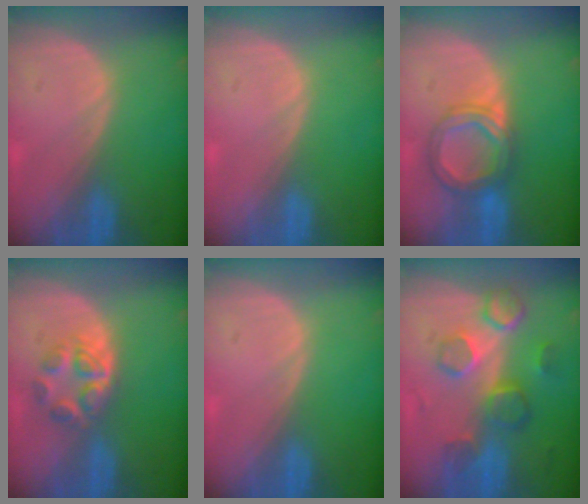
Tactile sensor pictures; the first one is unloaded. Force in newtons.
{"total": 0.0}
{"total": 6.2, "press": 6.2, "slide": 0.4}
{"total": 5.0, "press": 4.8, "slide": 1.6}
{"total": 0.0}
{"total": 8.7, "press": 8.0, "slide": 3.5}